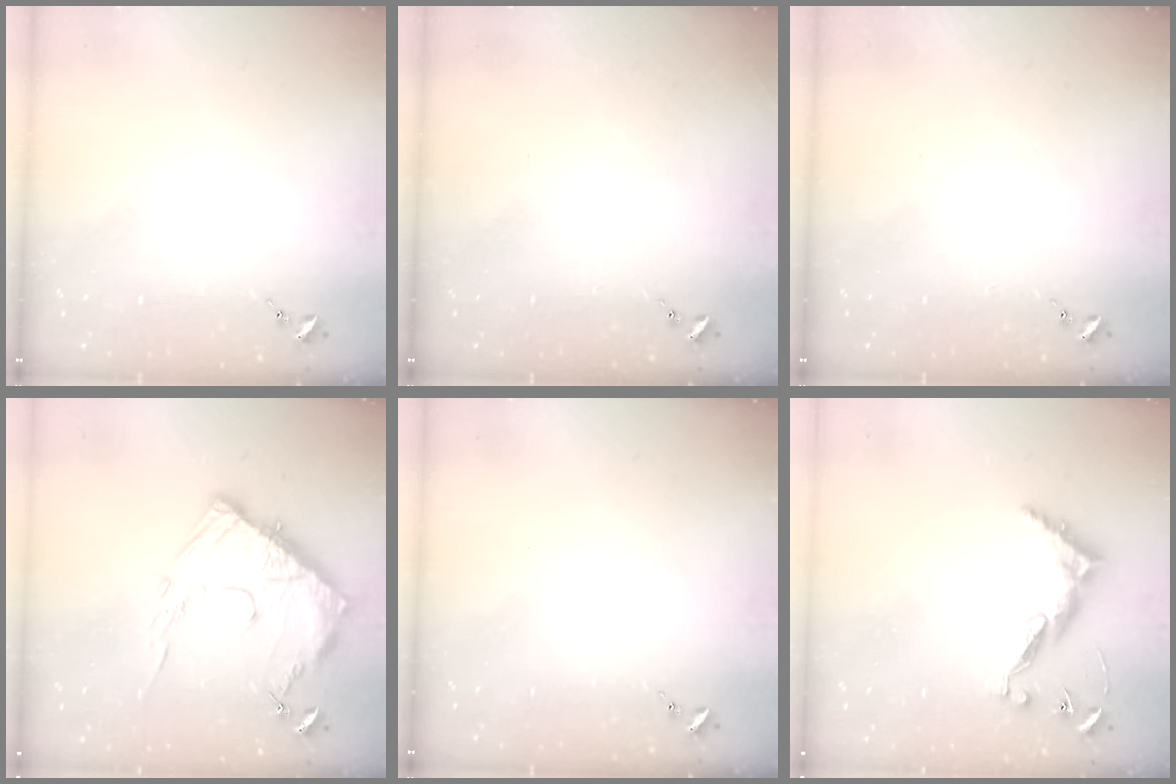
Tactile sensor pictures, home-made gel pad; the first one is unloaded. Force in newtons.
{"total": 0.0}
{"total": 0.0}
{"total": 15.8, "press": 15.7, "slide": 1.6}
{"total": 0.0}
{"total": 9.8, "press": 9.7, "slide": 1.0}